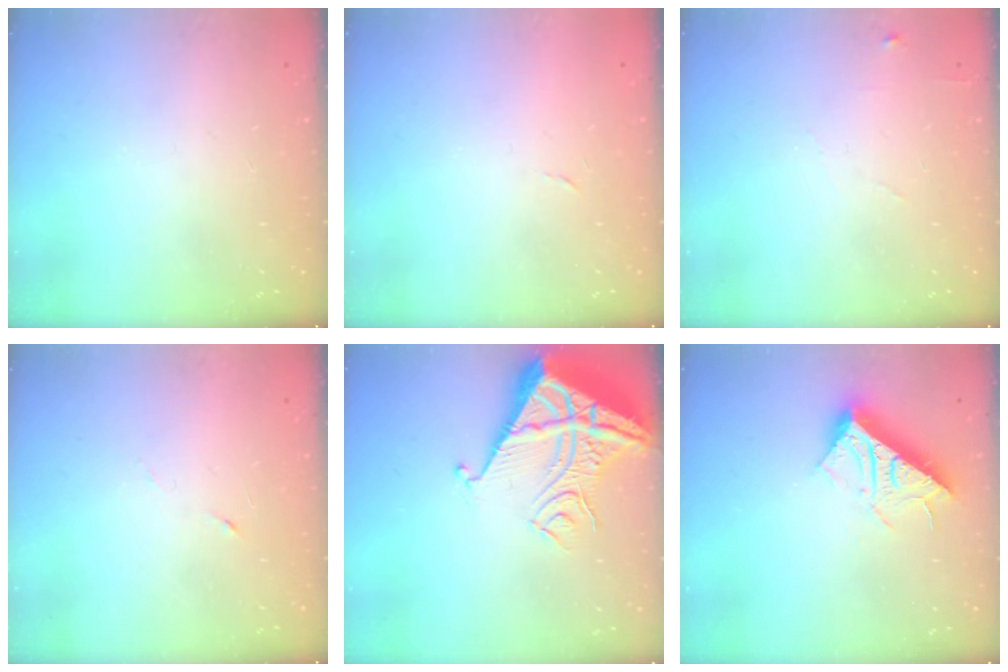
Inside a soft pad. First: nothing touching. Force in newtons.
{"total": 2.4, "press": 2.4, "slide": 0.4}
{"total": 4.6, "press": 4.6, "slide": 0.6}
{"total": 3.1, "press": 3.0, "slide": 1.0}
{"total": 11.5, "press": 11.5, "slide": 1.2}
{"total": 16.3, "press": 16.3, "slide": 0.3}